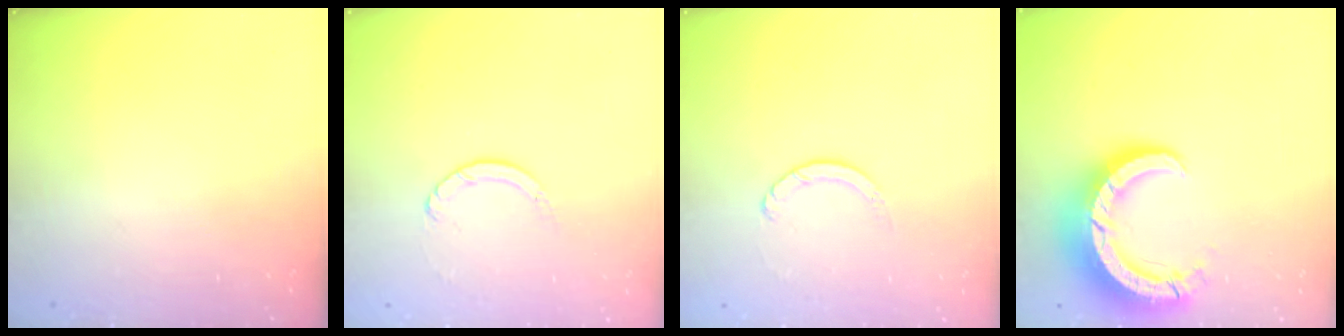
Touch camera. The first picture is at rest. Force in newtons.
{"total": 2.4, "press": 2.4, "slide": 0.2}
{"total": 1.3, "press": 1.2, "slide": 0.2}
{"total": 11.5, "press": 11.5, "slide": 1.1}